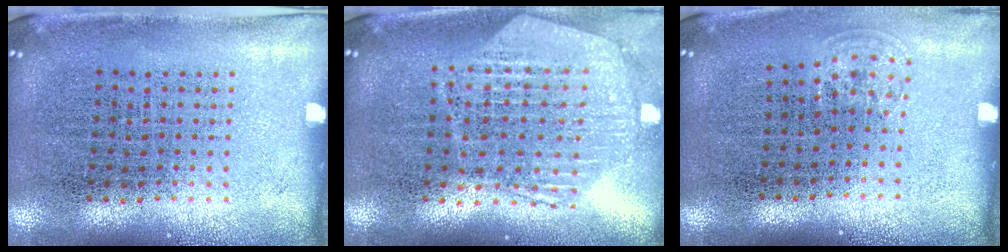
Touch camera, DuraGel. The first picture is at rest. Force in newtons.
{"total": 1.2, "press": 1.1, "slide": 0.2}
{"total": 0.8, "press": 0.6, "slide": 0.5}